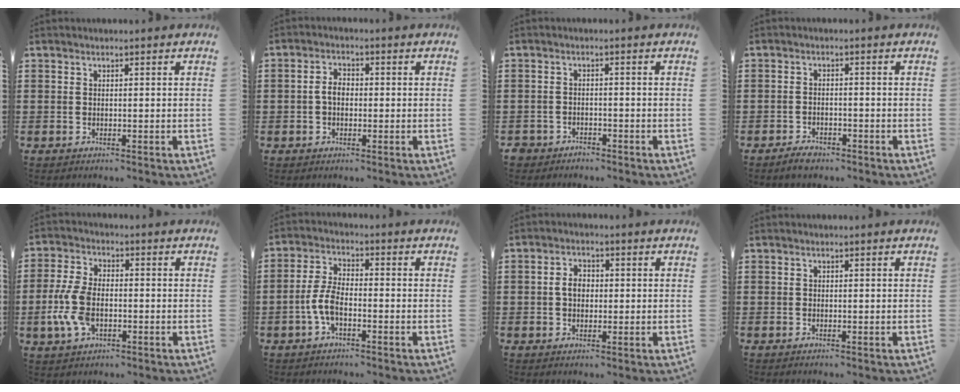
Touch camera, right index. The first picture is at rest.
{"total": 2.6, "force": [-0.3, 1.5, 2.1], "torque": [-0.039, 0.004, -0.006]}
{"total": 1.8, "force": [-1.7, 0.5, 0.0], "torque": [-0.008, 0.001, -0.039]}
{"total": 1.8, "force": [-1.6, 0.6, 0.4], "torque": [-0.011, 0.000, -0.033]}
{"total": 7.6, "force": [-1.8, 4.3, 6.0], "torque": [-0.153, -0.005, -0.042]}
{"total": 5.3, "force": [-1.9, 2.3, 4.3], "torque": [-0.109, -0.004, -0.044]}
{"total": 2.7, "force": [0.1, 1.9, 2.0], "torque": [-0.041, 0.009, 0.000]}
{"total": 0.0}